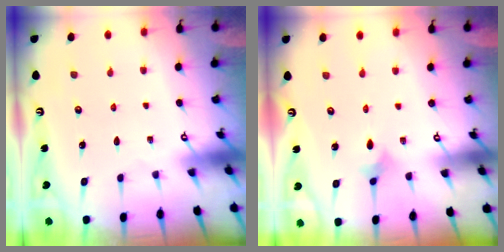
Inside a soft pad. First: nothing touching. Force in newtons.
{"total": 2.7, "press": 2.6, "slide": 0.7}